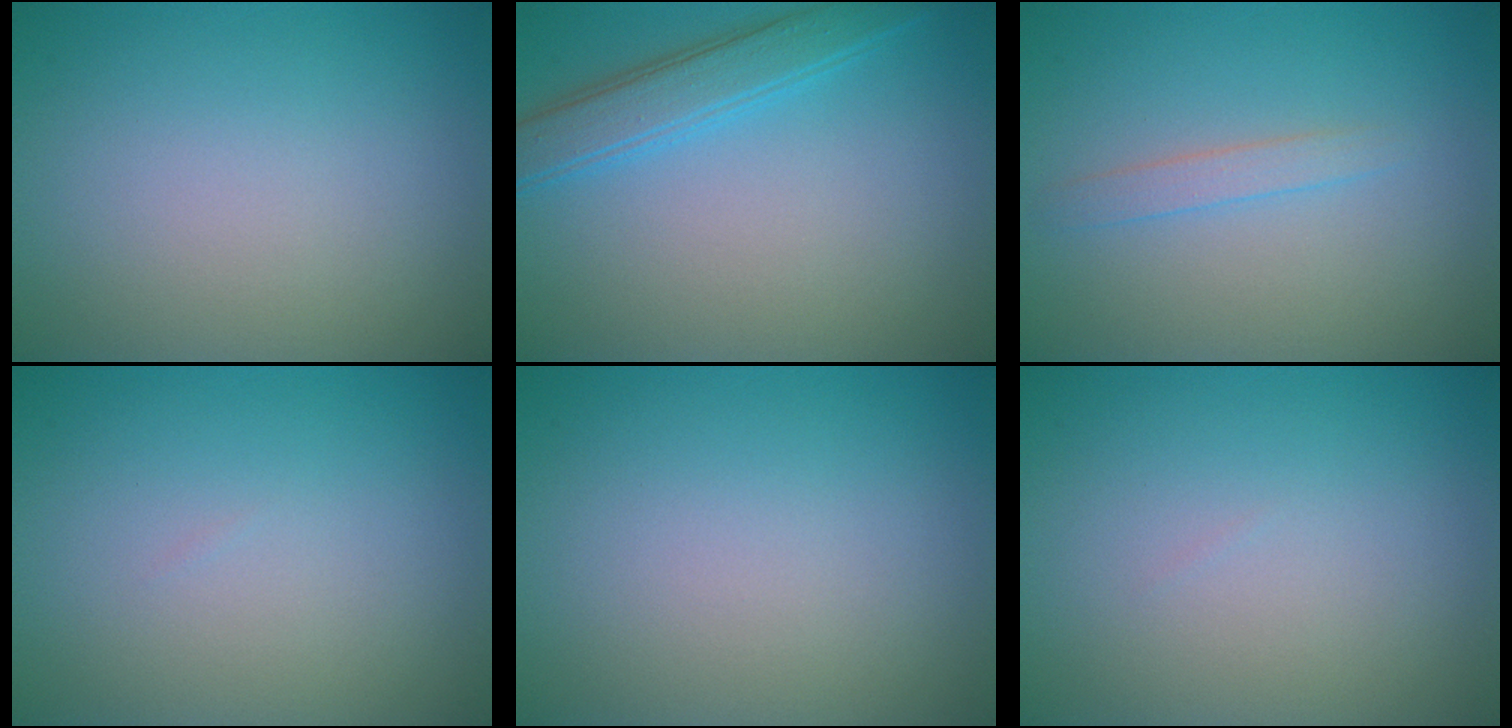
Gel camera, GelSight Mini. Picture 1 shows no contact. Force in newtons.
{"total": 3.4, "press": 3.4, "slide": 0.2}
{"total": 1.3, "press": 1.3, "slide": 0.0}
{"total": 0.0}
{"total": 0.0}
{"total": 0.0}